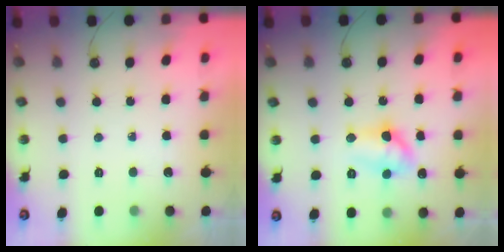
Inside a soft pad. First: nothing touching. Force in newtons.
{"total": 9.7, "press": 9.7, "slide": 0.8}